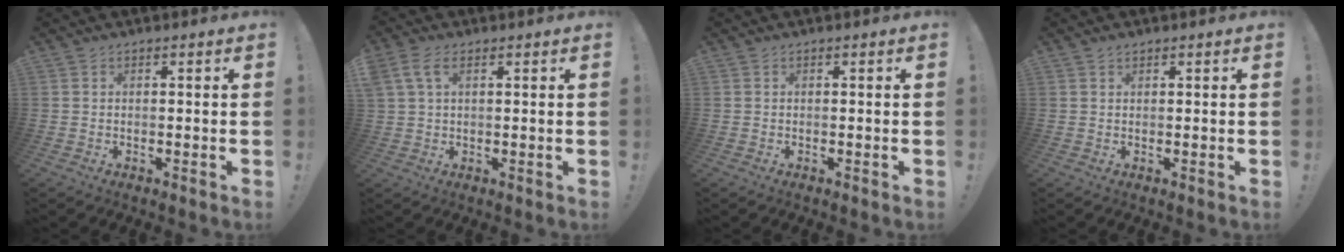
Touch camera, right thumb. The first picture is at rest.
{"total": 6.1, "force": [2.5, 3.4, 4.3], "torque": [-0.087, 0.002, 0.049]}
{"total": 0.0}
{"total": 0.9, "force": [0.7, 0.4, 0.2], "torque": [0.002, -0.003, 0.013]}